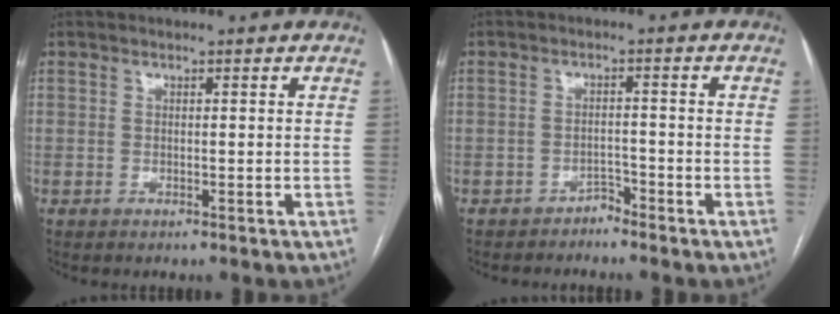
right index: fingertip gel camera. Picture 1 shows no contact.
{"total": 1.9, "force": [-1.9, 0.3, 0.0], "torque": [0.006, 0.001, -0.031]}